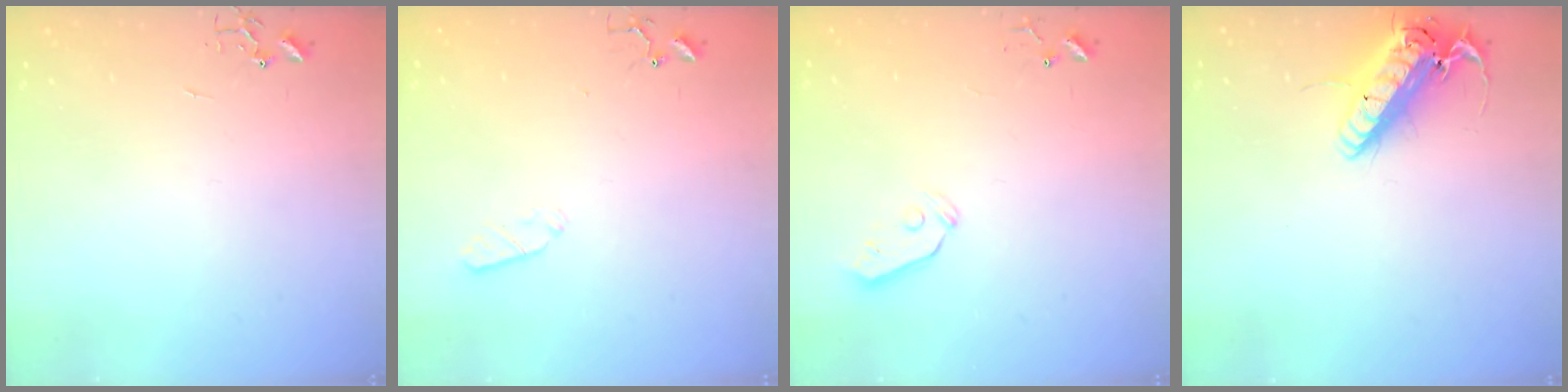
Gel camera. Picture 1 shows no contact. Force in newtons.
{"total": 3.6, "press": 3.6, "slide": 0.5}
{"total": 4.0, "press": 3.9, "slide": 0.8}
{"total": 18.3, "press": 18.0, "slide": 3.3}